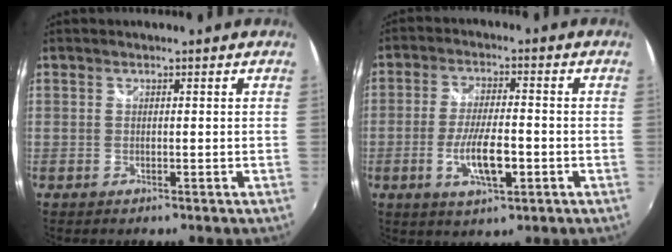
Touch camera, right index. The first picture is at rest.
{"total": 8.6, "force": [-2.8, 2.4, 7.8], "torque": [-0.152, -0.010, -0.048]}